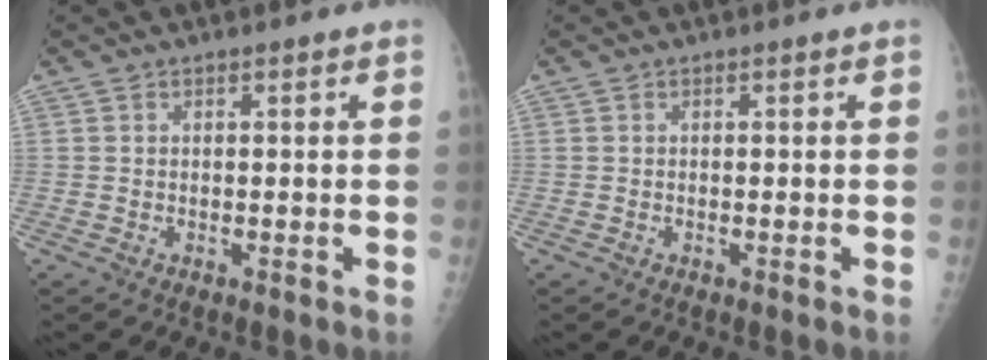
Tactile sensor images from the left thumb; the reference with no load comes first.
{"total": 0.0}